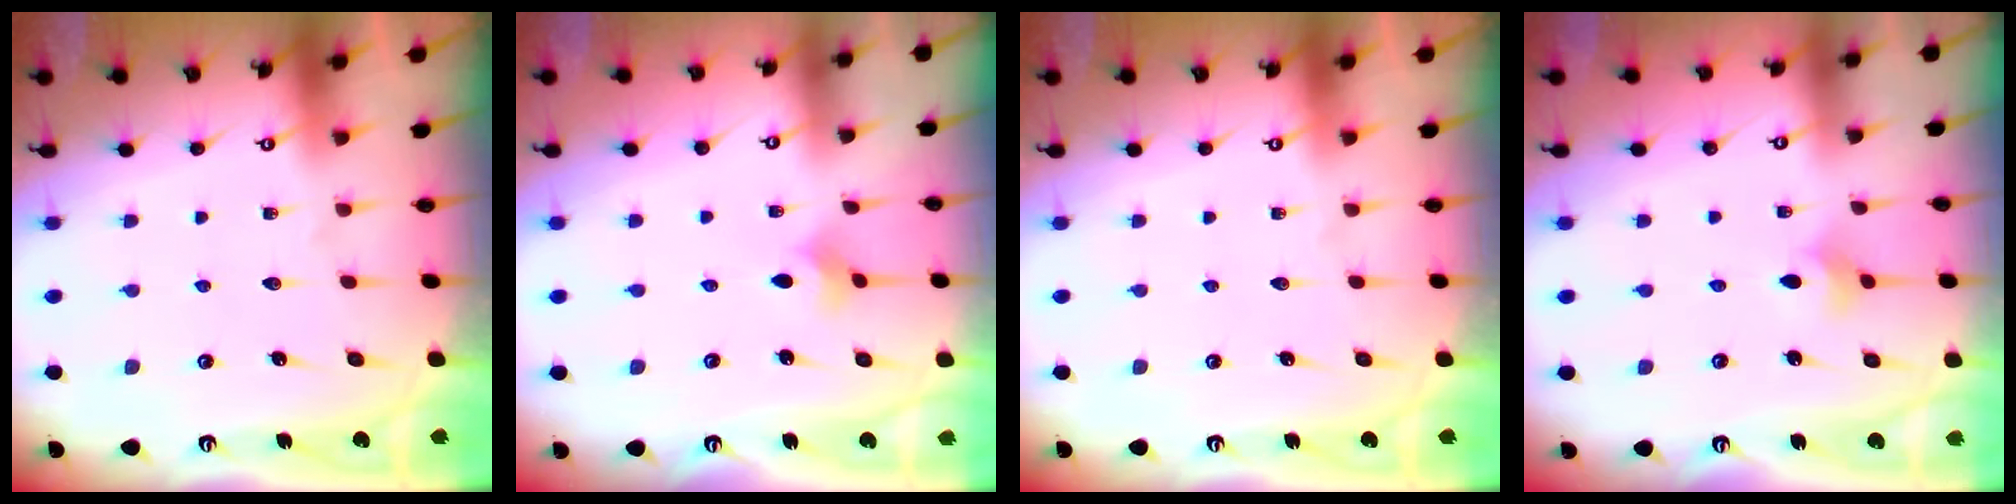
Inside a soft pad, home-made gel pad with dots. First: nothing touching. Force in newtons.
{"total": 2.6, "press": 2.6, "slide": 0.5}
{"total": 0.0}
{"total": 4.4, "press": 4.3, "slide": 0.7}